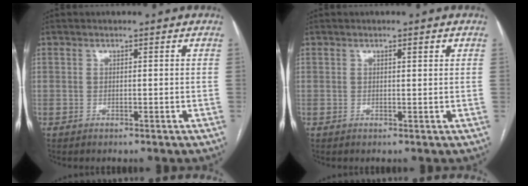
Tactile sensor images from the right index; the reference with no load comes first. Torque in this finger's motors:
{"motor_torque": [0.04, 0.02, 0.01, 0.00]}